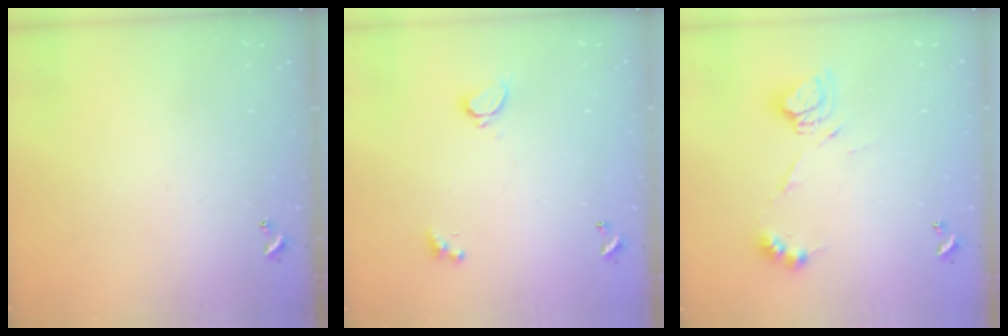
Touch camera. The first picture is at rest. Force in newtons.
{"total": 2.2, "press": 2.0, "slide": 0.9}
{"total": 10.9, "press": 10.9, "slide": 1.0}